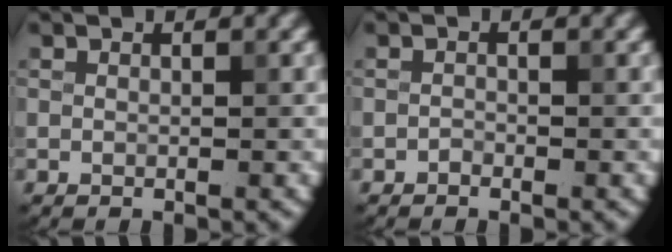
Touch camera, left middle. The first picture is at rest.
{"total": 0.5, "force": [-0.5, 0.2, 0.1], "torque": [0.000, 0.000, -0.010]}